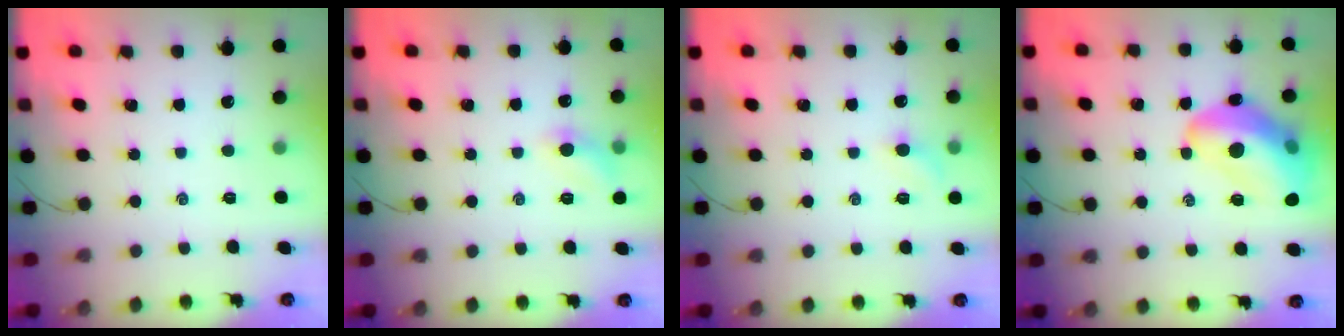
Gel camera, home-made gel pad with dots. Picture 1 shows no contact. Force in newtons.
{"total": 6.5, "press": 6.3, "slide": 1.7}
{"total": 5.6, "press": 5.4, "slide": 1.5}
{"total": 18.8, "press": 18.4, "slide": 4.1}